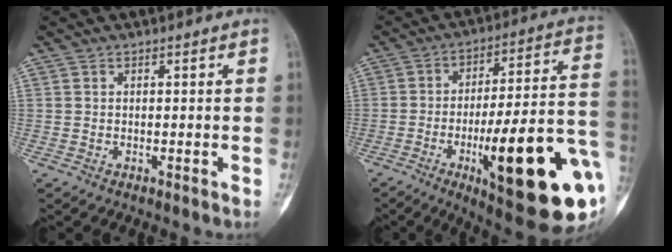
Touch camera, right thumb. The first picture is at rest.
{"total": 27.0, "force": [-7.9, 6.3, 25.1], "torque": [-0.317, 0.010, -0.104]}